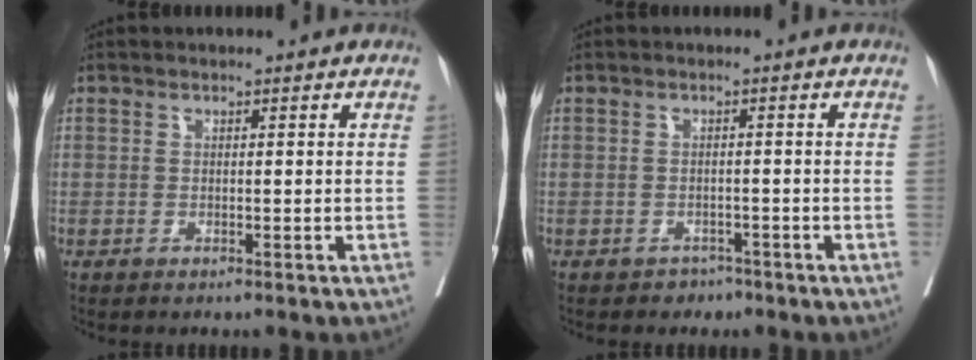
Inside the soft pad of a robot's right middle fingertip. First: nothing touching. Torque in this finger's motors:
{"motor_torque": [0.03, -0.07, -0.02, -0.01]}